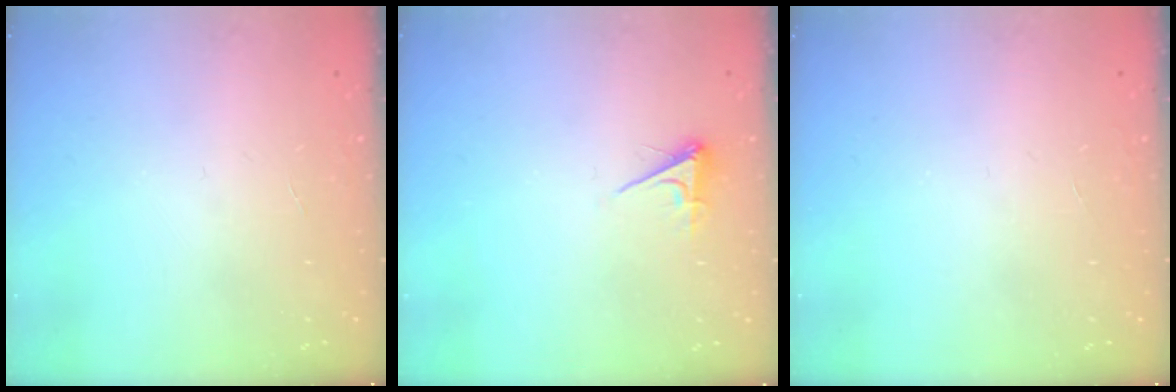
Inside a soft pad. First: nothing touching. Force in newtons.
{"total": 3.4, "press": 3.4, "slide": 0.6}
{"total": 0.0}